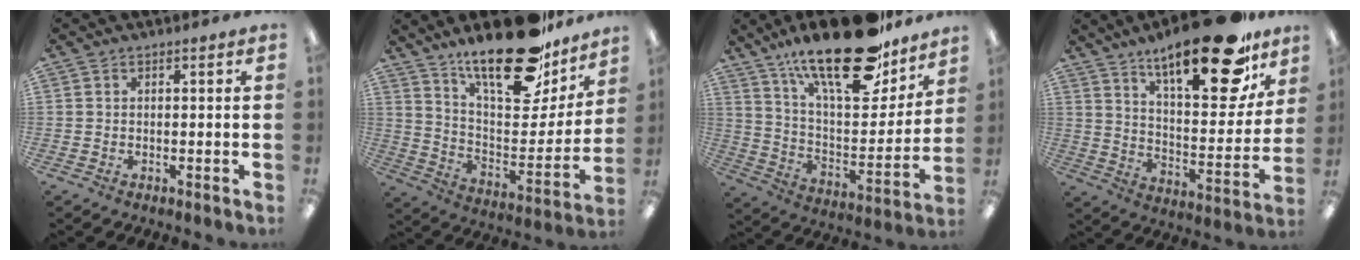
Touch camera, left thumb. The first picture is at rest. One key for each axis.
{"total": 24.9, "fx": 19.0, "fy": 9.0, "fz": 13.4, "tx": -0.192, "ty": -0.131, "tz": 0.323}
{"total": 26.6, "fx": 18.6, "fy": 9.9, "fz": 16.2, "tx": -0.252, "ty": -0.111, "tz": 0.314}
{"total": 24.1, "fx": 16.7, "fy": 7.7, "fz": 15.5, "tx": -0.220, "ty": -0.112, "tz": 0.269}